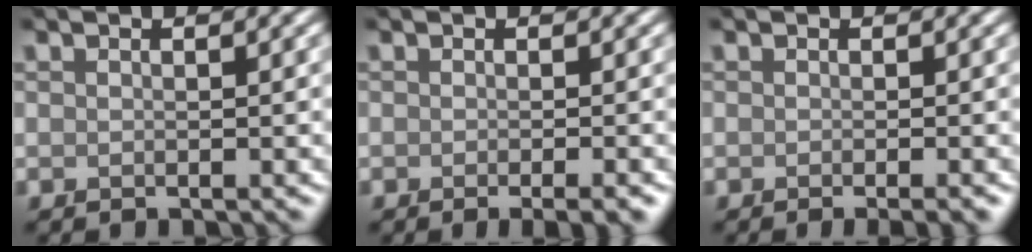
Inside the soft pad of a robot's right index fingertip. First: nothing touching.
{"total": 2.3, "force": [-1.2, 0.5, 1.9], "torque": [-0.019, -0.002, -0.016]}
{"total": 1.5, "force": [-0.7, 0.3, 1.2], "torque": [-0.013, -0.005, -0.008]}